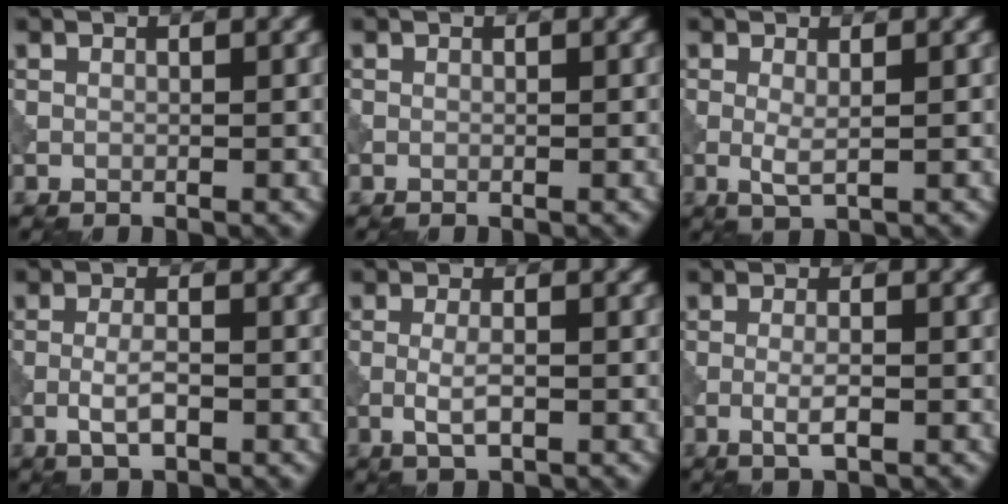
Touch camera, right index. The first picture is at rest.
{"total": 0.0}
{"total": 1.6, "force": [0.1, 0.3, 1.6], "torque": [-0.034, -0.002, 0.001]}
{"total": 2.4, "force": [-0.9, 0.7, 2.2], "torque": [-0.044, 0.002, -0.020]}
{"total": 2.2, "force": [-0.6, 0.6, 2.0], "torque": [-0.042, -0.001, -0.013]}
{"total": 2.0, "force": [-0.7, 0.4, 1.9], "torque": [-0.038, 0.001, -0.017]}